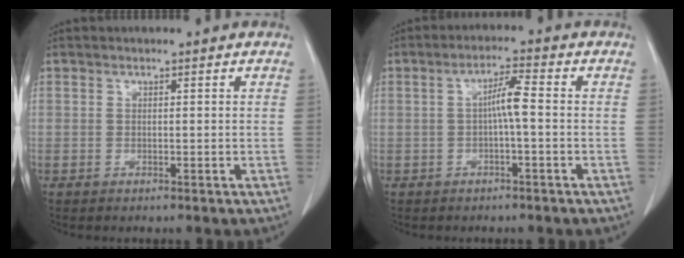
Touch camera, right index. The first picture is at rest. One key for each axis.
{"total": 4.0, "fx": -0.2, "fy": 0.1, "fz": 4.0, "tx": -0.070, "ty": 0.009, "tz": -0.002}